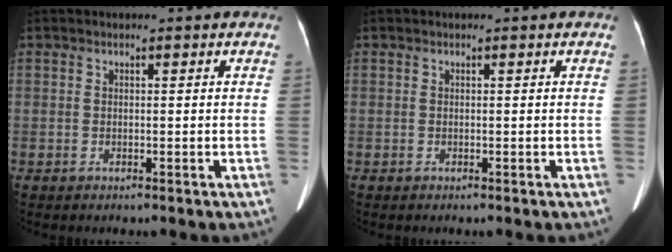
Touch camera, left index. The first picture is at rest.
{"total": 0.0}